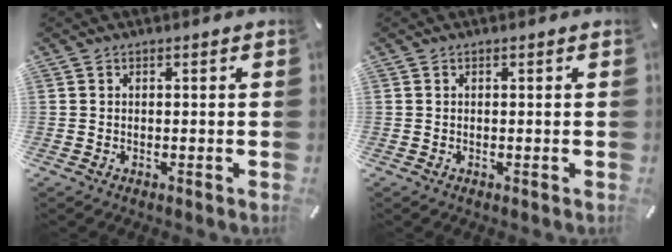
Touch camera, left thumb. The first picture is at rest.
{"total": 0.0}